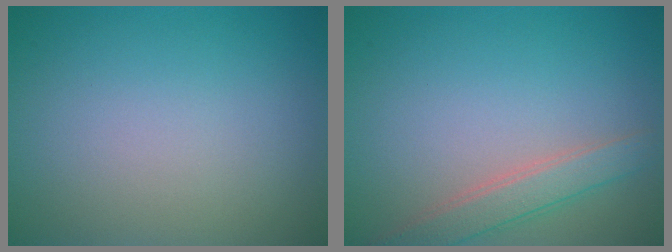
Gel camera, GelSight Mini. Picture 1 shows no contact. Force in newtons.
{"total": 2.7, "press": 2.7, "slide": 0.1}